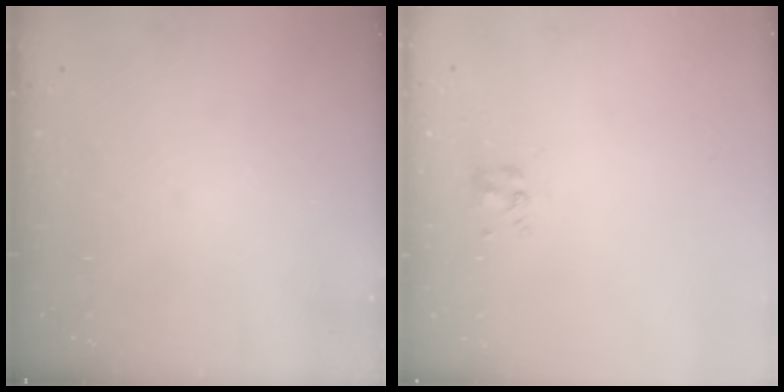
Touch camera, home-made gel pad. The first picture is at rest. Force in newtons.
{"total": 1.9, "press": 1.8, "slide": 0.8}